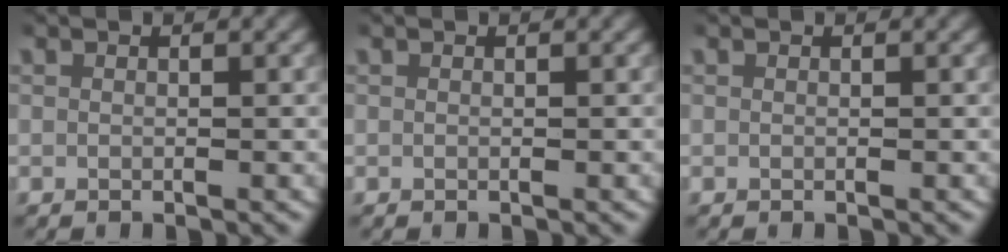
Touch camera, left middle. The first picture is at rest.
{"total": 0.0}
{"total": 0.0}